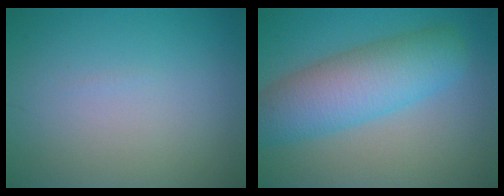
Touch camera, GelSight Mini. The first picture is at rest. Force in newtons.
{"total": 7.5, "press": 7.5, "slide": 0.2}